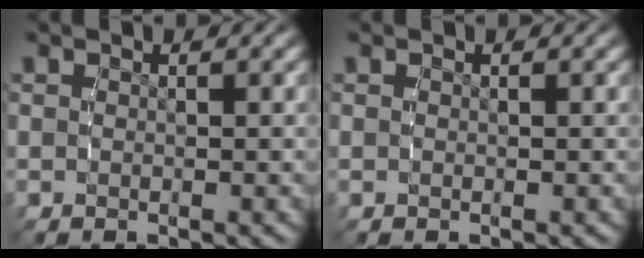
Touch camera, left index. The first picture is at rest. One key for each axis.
{"total": 0.0}